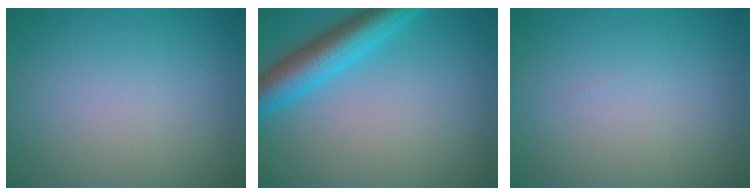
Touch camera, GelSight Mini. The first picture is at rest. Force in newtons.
{"total": 5.7, "press": 5.7, "slide": 0.3}
{"total": 0.0}